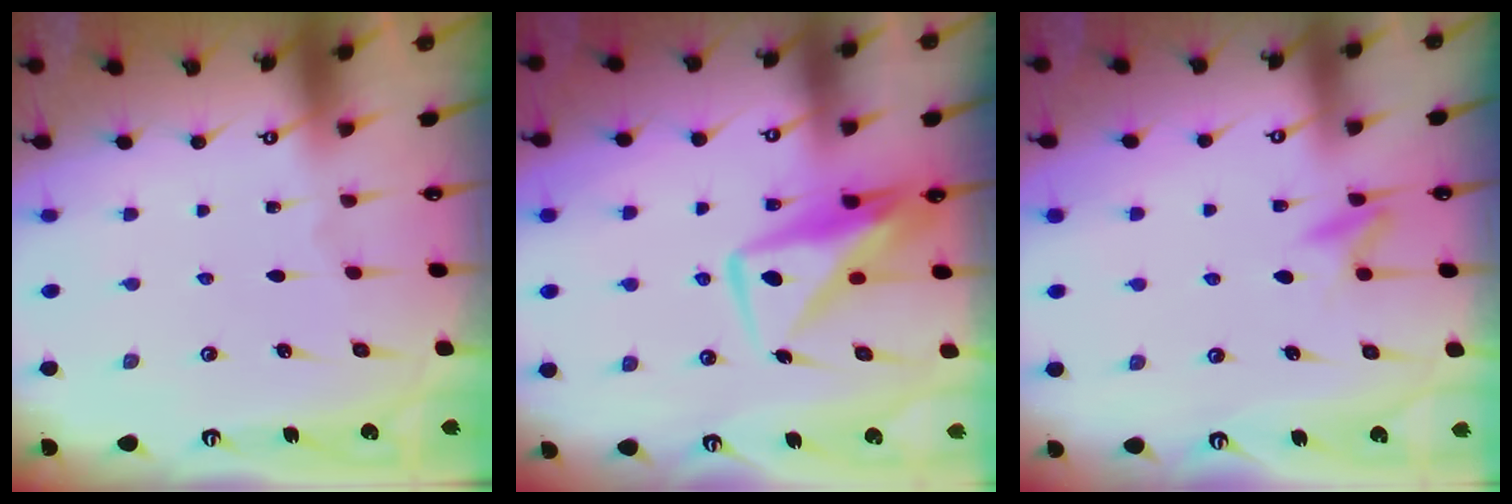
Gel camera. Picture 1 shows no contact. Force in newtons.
{"total": 10.2, "press": 10.2, "slide": 1.1}
{"total": 5.7, "press": 5.6, "slide": 0.7}